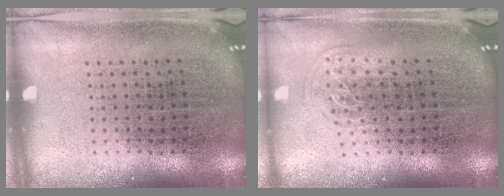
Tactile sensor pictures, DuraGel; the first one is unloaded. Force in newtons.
{"total": 0.9, "press": 0.6, "slide": 0.7}